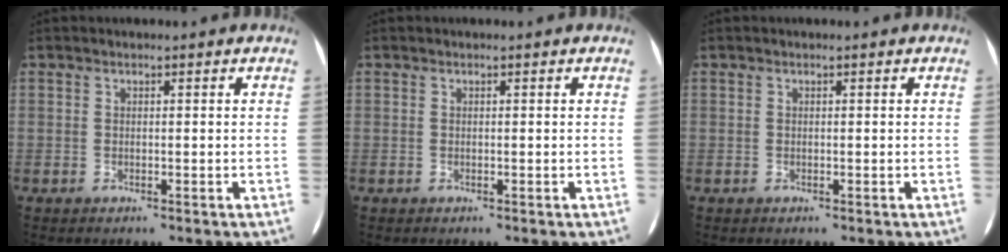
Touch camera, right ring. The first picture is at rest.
{"total": 0.0}
{"total": 0.0}